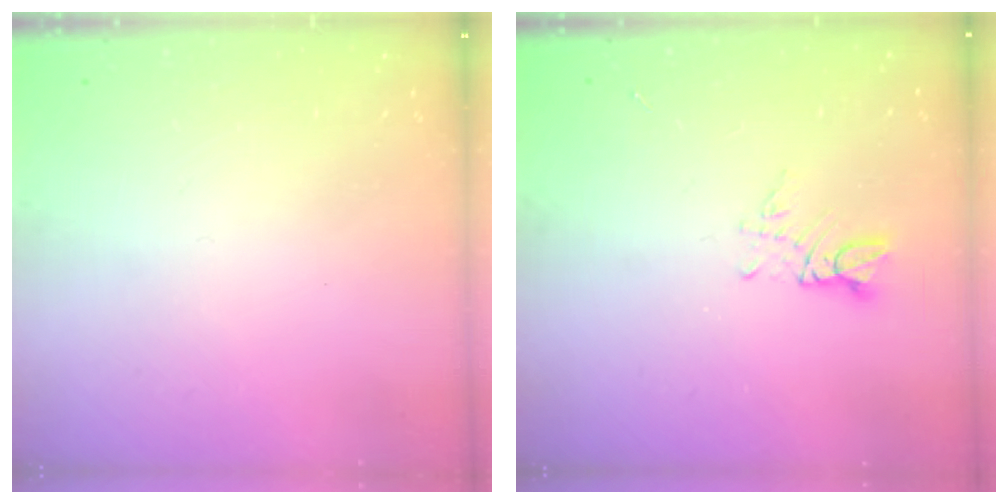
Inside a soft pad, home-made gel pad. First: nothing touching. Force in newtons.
{"total": 2.8, "press": 2.8, "slide": 0.3}